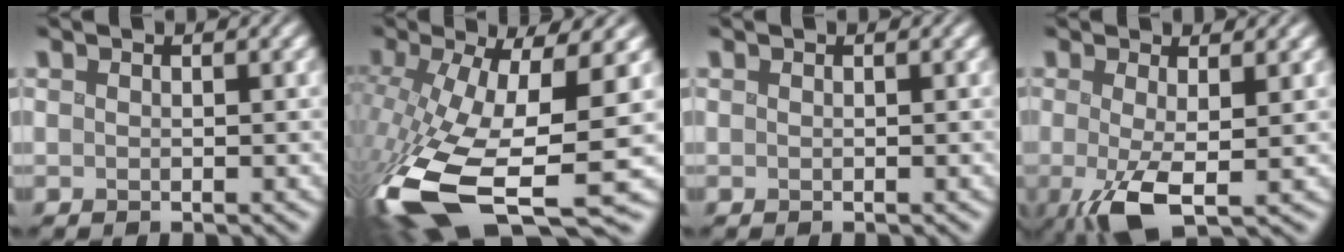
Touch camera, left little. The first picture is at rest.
{"total": 16.2, "force": [-5.0, 6.1, 14.2], "torque": [-0.326, -0.033, -0.078]}
{"total": 0.0}
{"total": 4.6, "force": [-1.1, 1.2, 4.3], "torque": [-0.092, -0.009, -0.018]}